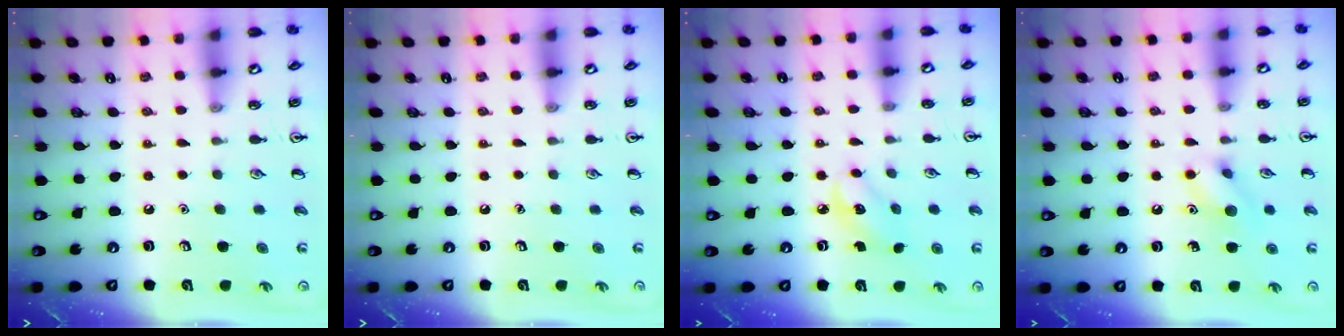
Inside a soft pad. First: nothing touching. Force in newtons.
{"total": 0.0}
{"total": 3.0, "press": 2.9, "slide": 0.8}
{"total": 8.9, "press": 8.9, "slide": 0.6}